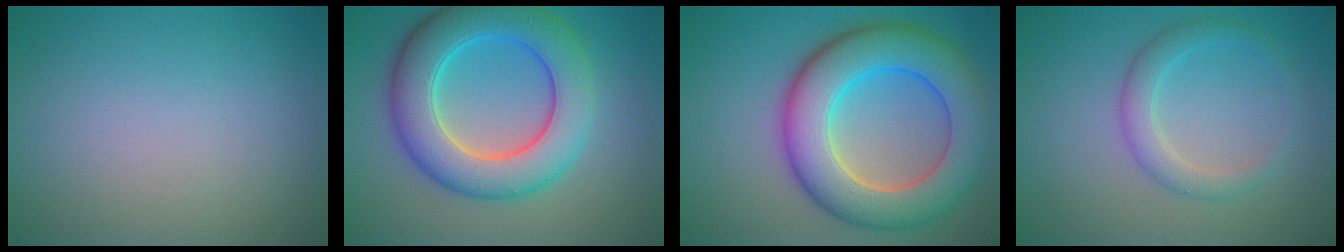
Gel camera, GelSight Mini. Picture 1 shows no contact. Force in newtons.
{"total": 9.0, "press": 9.0, "slide": 0.2}
{"total": 10.4, "press": 10.4, "slide": 0.4}
{"total": 2.6, "press": 2.6, "slide": 0.1}